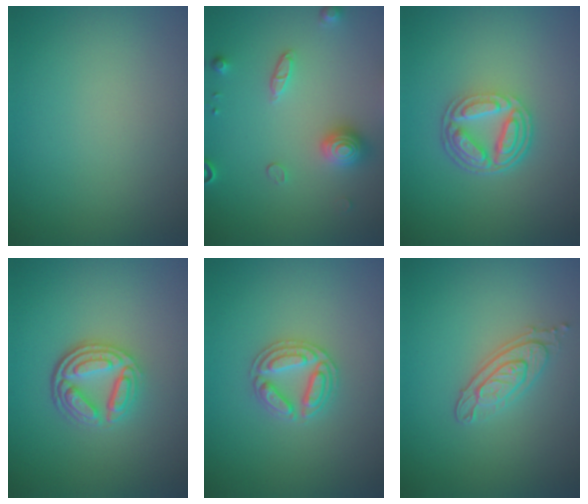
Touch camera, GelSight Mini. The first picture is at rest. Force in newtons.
{"total": 3.6, "press": 3.3, "slide": 1.4}
{"total": 4.7, "press": 3.4, "slide": 3.2}
{"total": 4.5, "press": 3.4, "slide": 2.9}
{"total": 2.8, "press": 2.7, "slide": 0.5}
{"total": 2.9, "press": 2.6, "slide": 1.4}